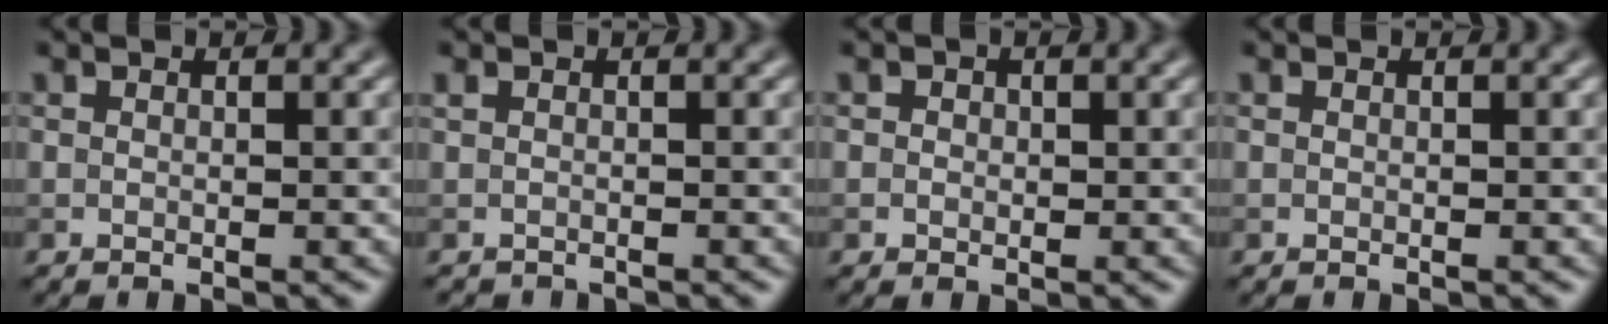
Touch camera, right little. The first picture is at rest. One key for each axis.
{"total": 0.6, "fx": -0.5, "fy": 0.3, "fz": -0.1, "tx": 0.004, "ty": -0.012, "tz": -0.011}
{"total": 1.0, "fx": 0.3, "fy": 0.9, "fz": 0.3, "tx": 0.002, "ty": -0.002, "tz": -0.001}
{"total": 0.0}